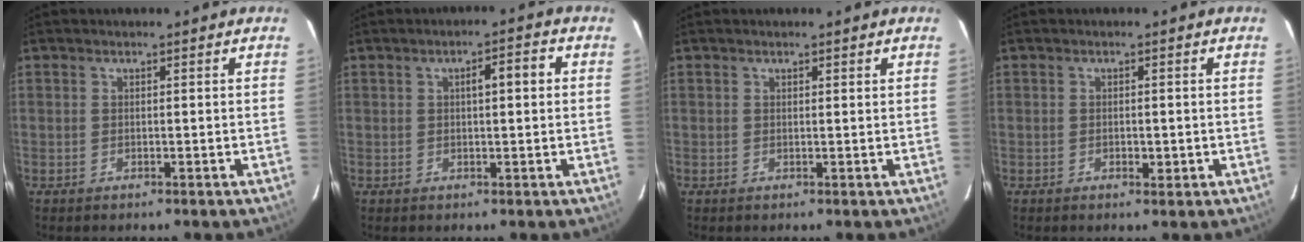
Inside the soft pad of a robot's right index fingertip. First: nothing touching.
{"total": 3.7, "force": [0.6, 0.7, 3.6], "torque": [-0.057, 0.015, 0.008]}
{"total": 0.6, "force": [0.5, 0.1, 0.3], "torque": [-0.007, 0.005, 0.007]}
{"total": 1.4, "force": [-0.4, 0.6, 1.2], "torque": [-0.018, 0.000, -0.005]}